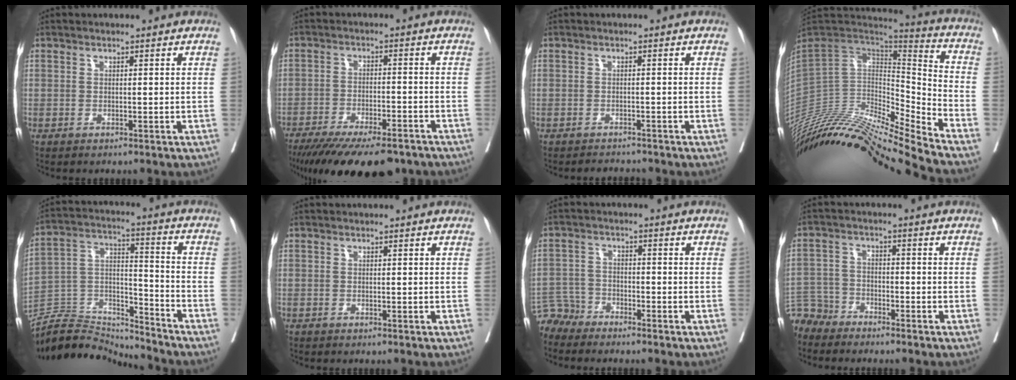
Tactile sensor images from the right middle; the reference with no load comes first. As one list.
[{"total": 17.9, "force": [-14.4, 4.3, 9.7], "torque": [-0.156, -0.027, -0.210]}, {"total": 1.6, "force": [-1.6, 0.2, -0.2], "torque": [0.001, -0.008, -0.023]}, {"total": 26.3, "force": [-23.8, -0.1, 11.2], "torque": [-0.210, -0.015, -0.407]}, {"total": 12.5, "force": [-12.5, 1.2, -0.3], "torque": [0.005, 0.049, -0.234]}, {"total": 0.0}, {"total": 3.6, "force": [-3.4, 0.8, -1.1], "torque": [0.020, -0.003, -0.067]}, {"total": 5.2, "force": [-4.9, 1.6, -0.7], "torque": [0.014, 0.000, -0.101]}]